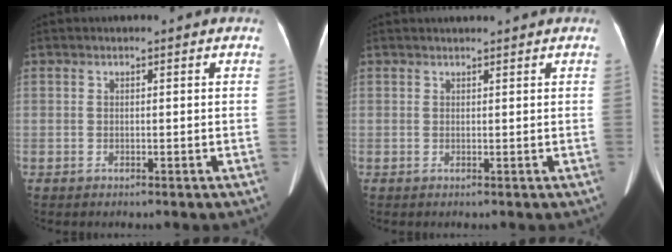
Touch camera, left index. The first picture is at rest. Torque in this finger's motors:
{"motor_torque": [0.20, -0.27, 0.02, 0.03]}